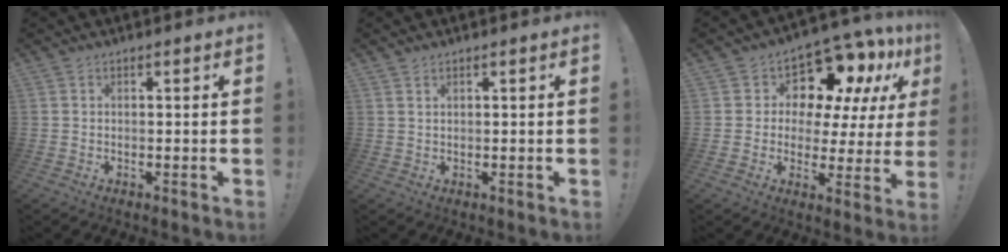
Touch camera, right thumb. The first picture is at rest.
{"total": 1.0, "force": [0.8, 0.2, 0.6], "torque": [-0.007, -0.003, 0.013]}
{"total": 11.5, "force": [7.4, 6.7, 5.7], "torque": [-0.091, -0.068, 0.131]}